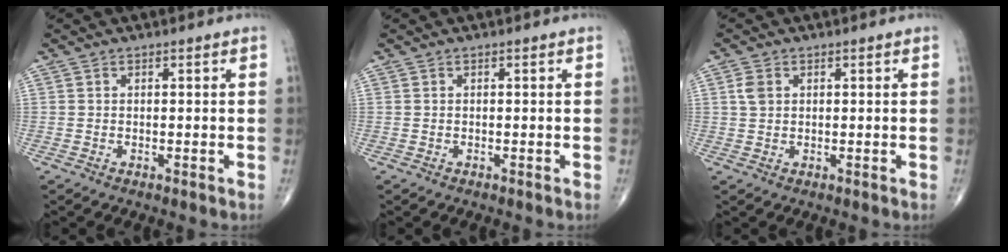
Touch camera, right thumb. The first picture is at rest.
{"total": 0.0}
{"total": 2.5, "force": [0.8, 1.9, 1.5], "torque": [-0.027, 0.003, 0.017]}